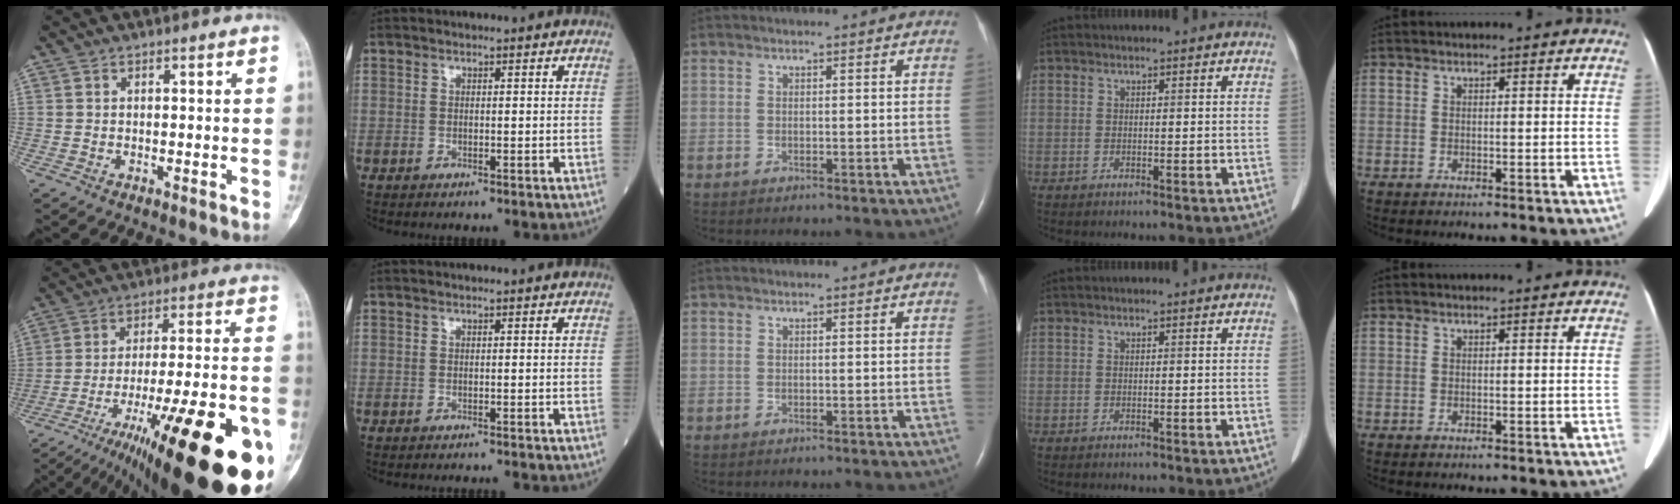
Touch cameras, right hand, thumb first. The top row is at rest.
{"thumb": {"total": 34.9, "force": [-17.2, 8.5, 29.1], "torque": [-0.375, 0.040, -0.262]}, "index": {"total": 1.3, "force": [-1.2, -0.2, 0.3], "torque": [-0.001, 0.000, -0.016]}}